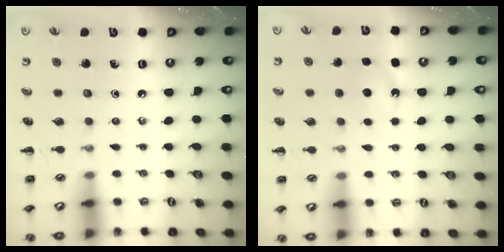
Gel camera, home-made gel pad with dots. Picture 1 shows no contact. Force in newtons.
{"total": 5.2, "press": 5.0, "slide": 1.6}